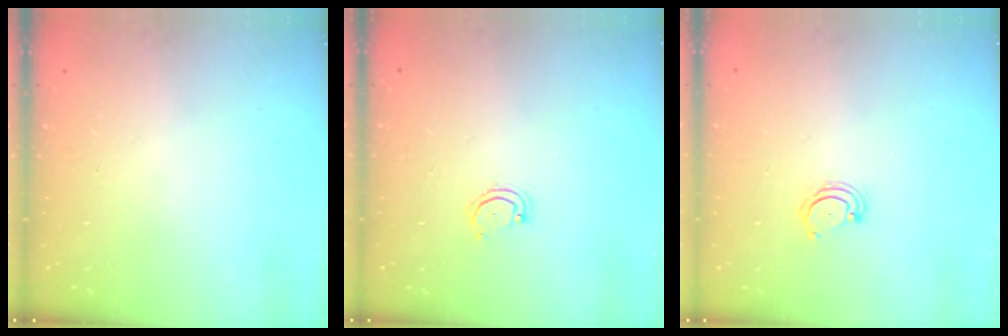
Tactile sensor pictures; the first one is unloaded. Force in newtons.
{"total": 3.2, "press": 3.2, "slide": 0.2}
{"total": 2.8, "press": 2.8, "slide": 0.3}